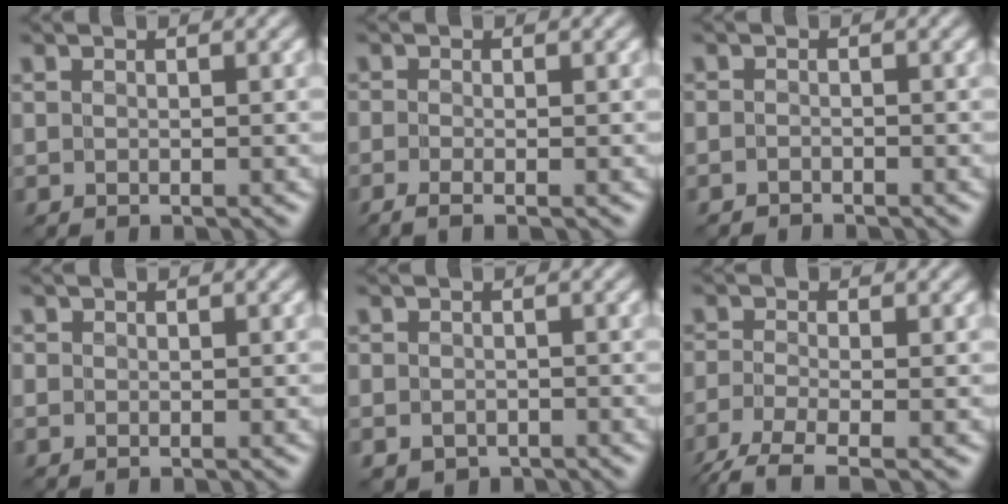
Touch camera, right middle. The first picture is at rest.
{"total": 1.6, "force": [-1.2, 0.2, 1.1], "torque": [-0.027, -0.005, -0.030]}
{"total": 1.1, "force": [-1.0, 0.1, -0.3], "torque": [0.008, 0.002, -0.023]}
{"total": 0.0}
{"total": 1.6, "force": [-1.1, 1.1, 0.4], "torque": [-0.002, -0.003, -0.021]}
{"total": 4.1, "force": [-3.1, 0.8, 2.6], "torque": [-0.055, -0.011, -0.071]}